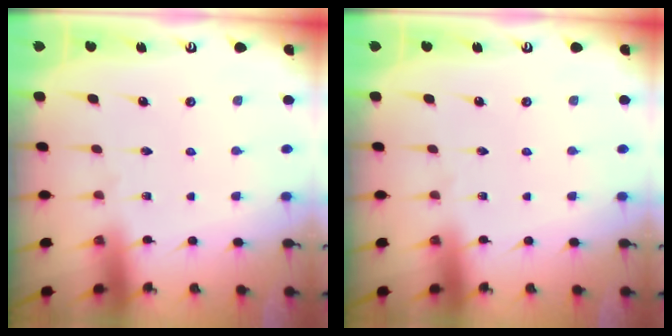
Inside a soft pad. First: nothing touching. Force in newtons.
{"total": 0.0}